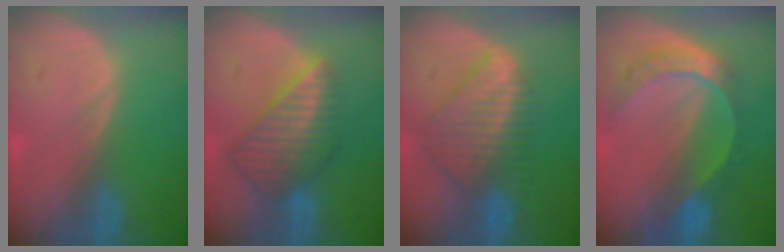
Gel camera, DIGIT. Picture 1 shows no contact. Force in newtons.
{"total": 8.7, "press": 7.6, "slide": 4.3}
{"total": 8.9, "press": 7.6, "slide": 4.5}
{"total": 7.7, "press": 6.4, "slide": 4.4}